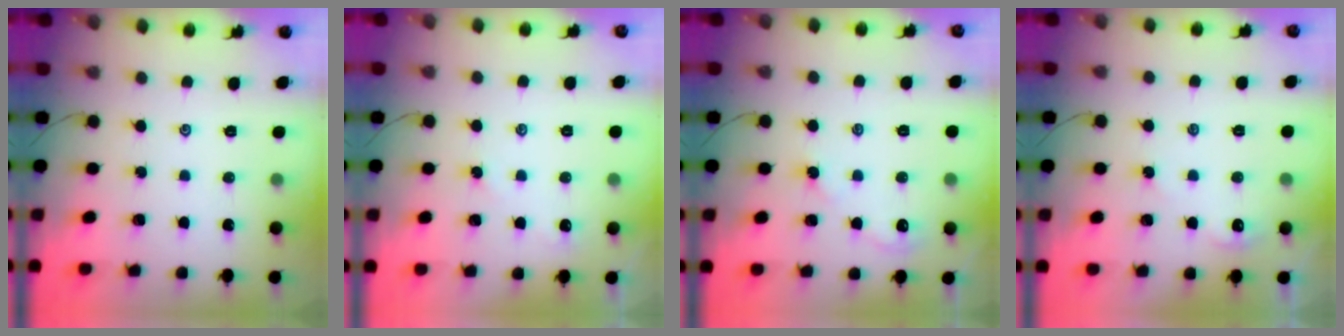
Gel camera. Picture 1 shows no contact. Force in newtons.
{"total": 3.0, "press": 2.9, "slide": 0.4}
{"total": 3.3, "press": 3.3, "slide": 0.5}
{"total": 2.6, "press": 2.6, "slide": 0.3}